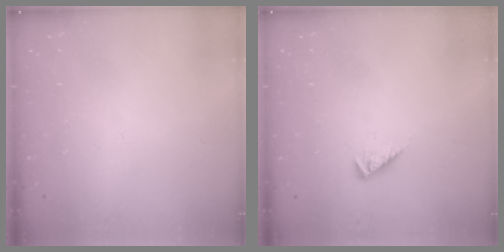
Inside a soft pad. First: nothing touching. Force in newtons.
{"total": 2.9, "press": 2.9, "slide": 0.5}